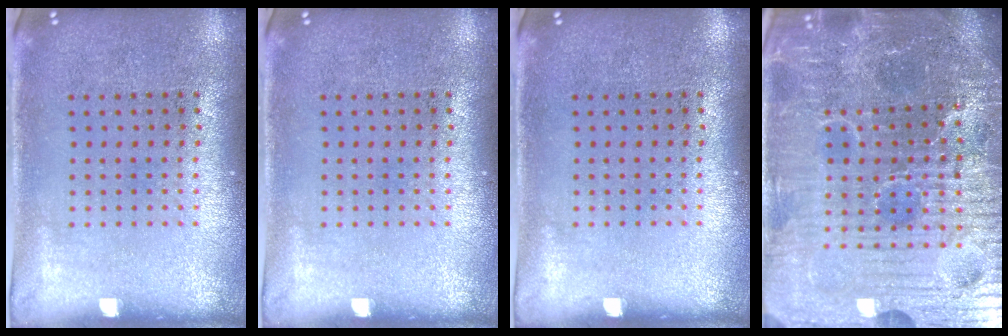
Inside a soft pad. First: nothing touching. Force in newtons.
{"total": 0.0}
{"total": 0.0}
{"total": 6.6, "press": 6.1, "slide": 2.7}